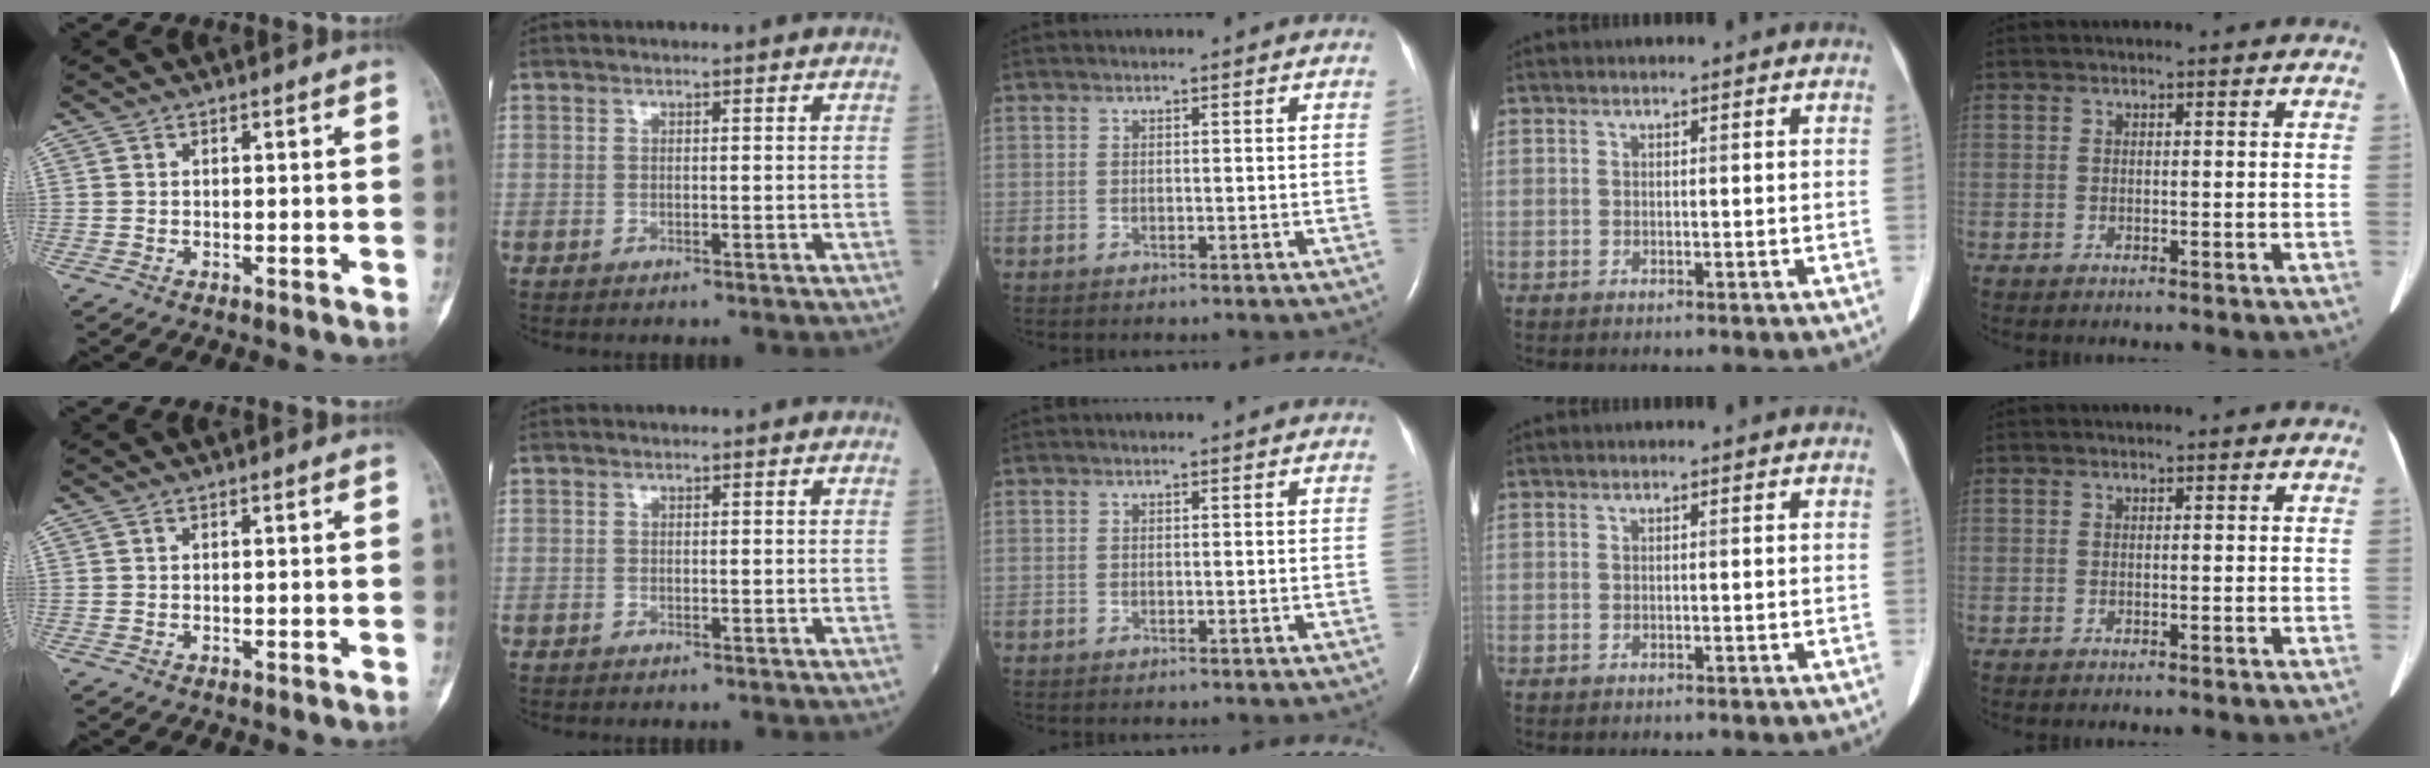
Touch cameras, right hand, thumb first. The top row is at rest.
{}